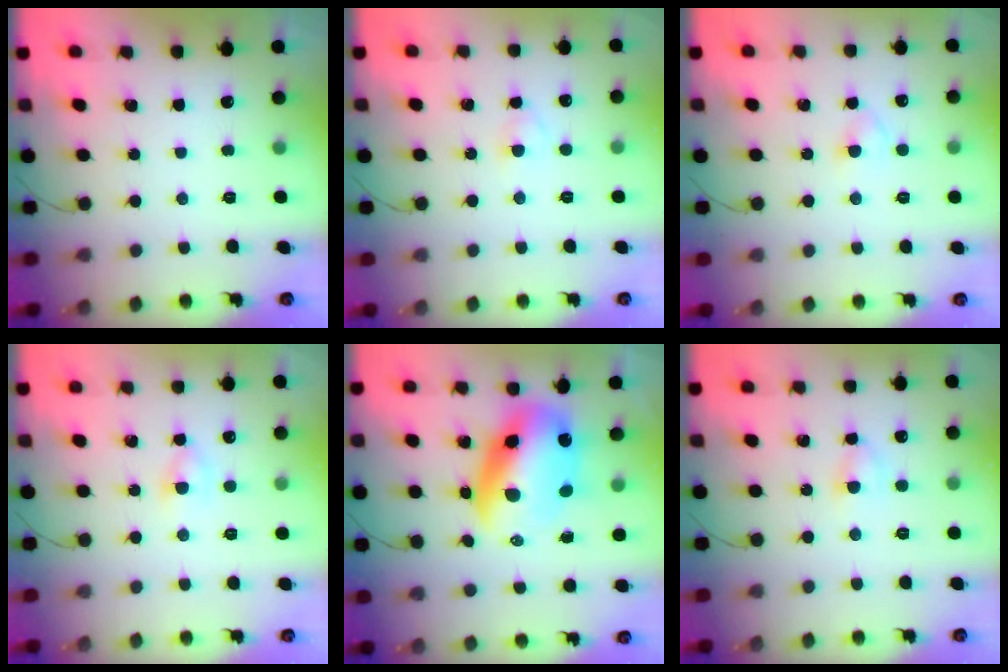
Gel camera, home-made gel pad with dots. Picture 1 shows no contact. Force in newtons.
{"total": 2.6, "press": 2.4, "slide": 1.1}
{"total": 2.3, "press": 2.1, "slide": 1.0}
{"total": 3.2, "press": 3.0, "slide": 1.2}
{"total": 14.0, "press": 13.6, "slide": 3.5}
{"total": 4.0, "press": 3.8, "slide": 1.4}